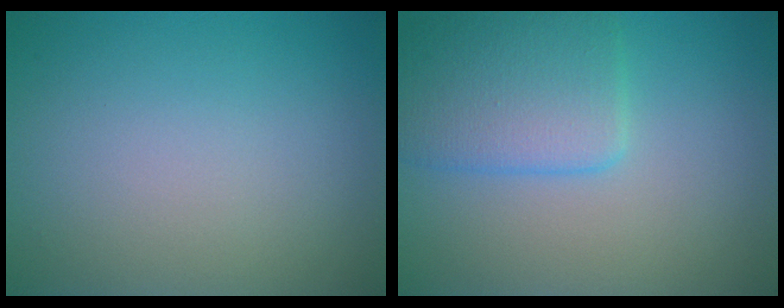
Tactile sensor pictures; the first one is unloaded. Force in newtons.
{"total": 4.7, "press": 4.7, "slide": 0.2}